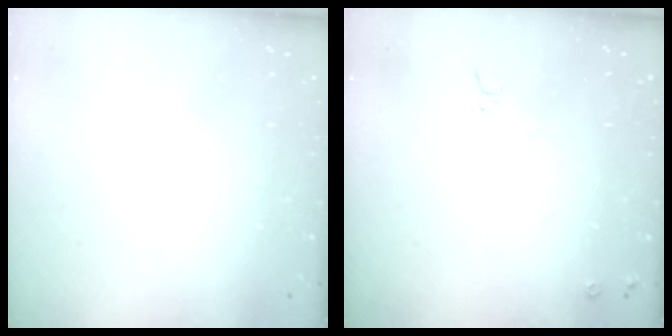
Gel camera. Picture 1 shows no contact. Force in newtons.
{"total": 5.2, "press": 5.1, "slide": 1.1}